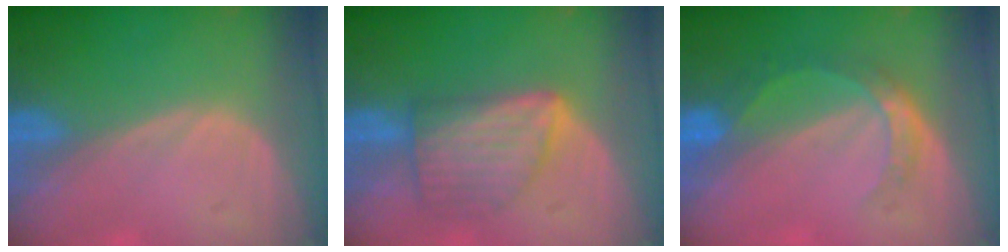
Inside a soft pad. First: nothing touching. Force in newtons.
{"total": 6.6, "press": 6.6, "slide": 0.1}
{"total": 5.1, "press": 4.6, "slide": 2.3}